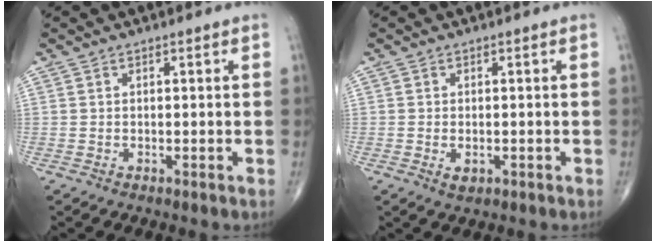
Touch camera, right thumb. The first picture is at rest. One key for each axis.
{"total": 1.9, "fx": -0.5, "fy": 1.1, "fz": 1.5, "tx": -0.024, "ty": -0.003, "tz": -0.006}